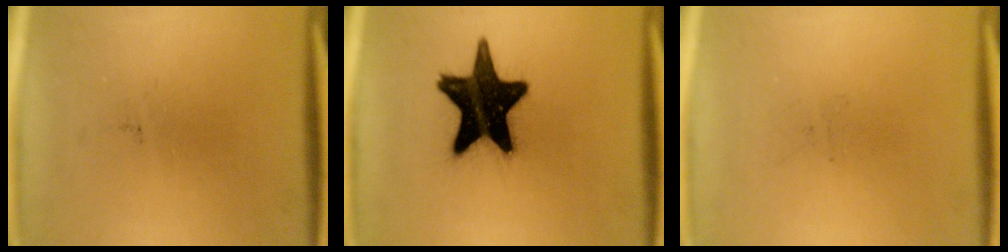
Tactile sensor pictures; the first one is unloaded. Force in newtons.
{"total": 19.3}
{"total": 0.0}